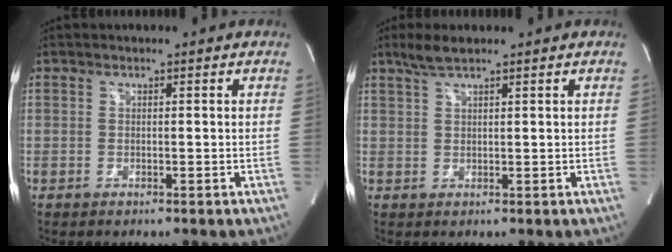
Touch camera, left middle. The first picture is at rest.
{"total": 3.0, "force": [2.3, 0.3, 1.9], "torque": [-0.049, 0.007, 0.051]}